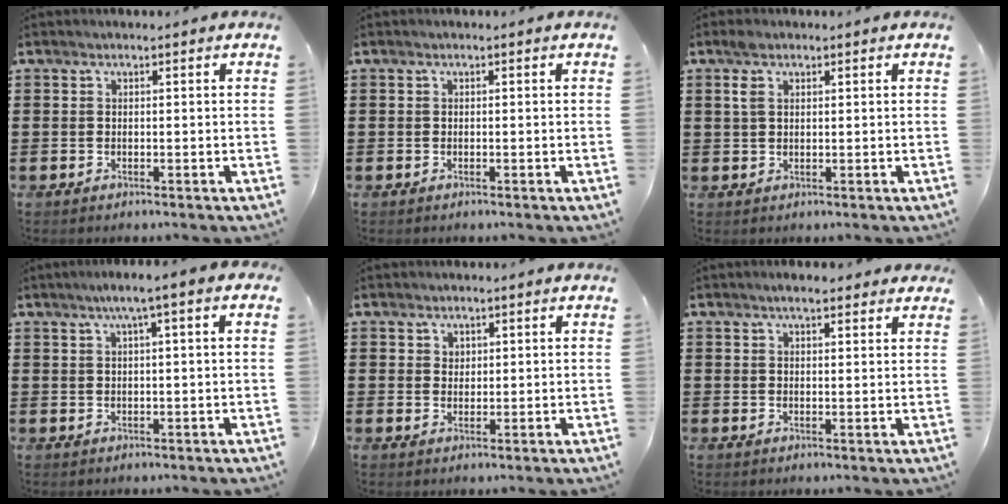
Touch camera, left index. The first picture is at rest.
{"total": 0.0}
{"total": 2.4, "force": [1.1, 1.3, 1.7], "torque": [-0.040, 0.007, 0.019]}
{"total": 2.8, "force": [0.9, -0.2, 2.7], "torque": [-0.051, -0.003, 0.014]}
{"total": 1.5, "force": [1.2, 0.9, 0.2], "torque": [0.001, -0.003, 0.023]}
{"total": 2.8, "force": [2.3, 0.6, 1.5], "torque": [-0.035, 0.004, 0.042]}